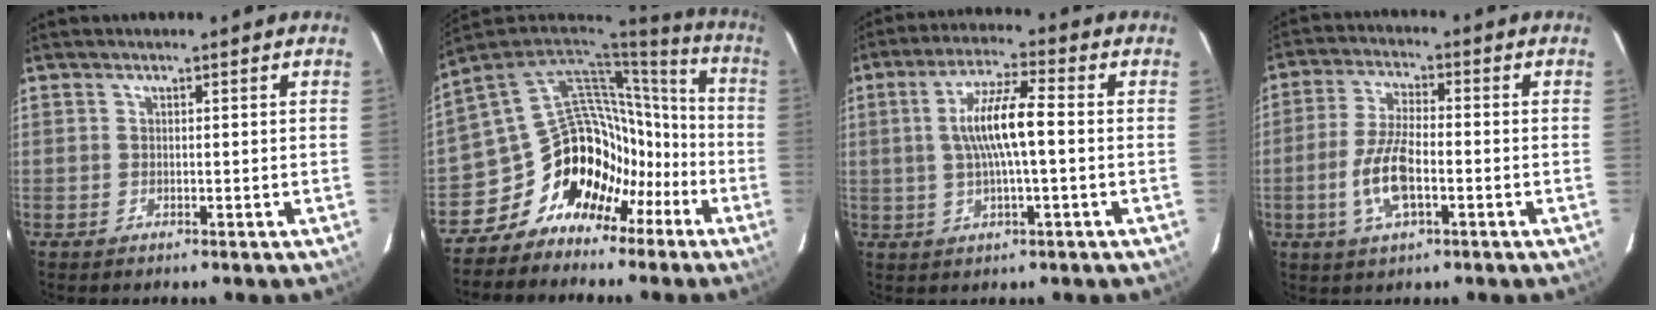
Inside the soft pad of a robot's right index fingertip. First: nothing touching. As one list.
[{"total": 18.4, "force": [-10.4, 13.5, 7.1], "torque": [-0.123, 0.076, -0.155]}, {"total": 9.1, "force": [0.0, 1.2, 9.1], "torque": [-0.168, 0.007, 0.002]}, {"total": 9.1, "force": [-2.9, 3.2, 8.1], "torque": [-0.170, 0.000, -0.056]}]